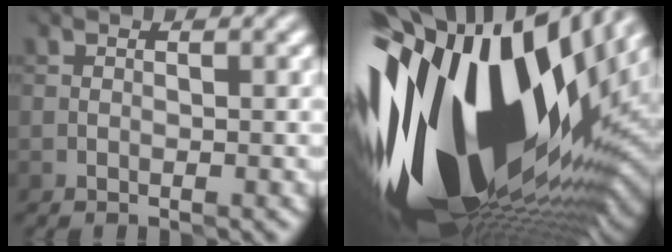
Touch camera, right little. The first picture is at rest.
{"total": 20.2, "force": [0.8, 10.9, 17.0], "torque": [-0.339, -0.033, 0.011]}